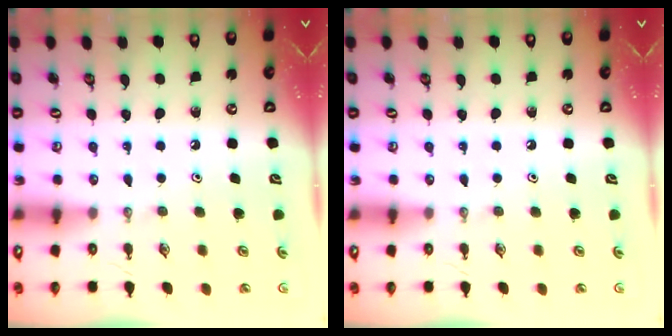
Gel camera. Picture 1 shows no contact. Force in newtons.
{"total": 0.0}